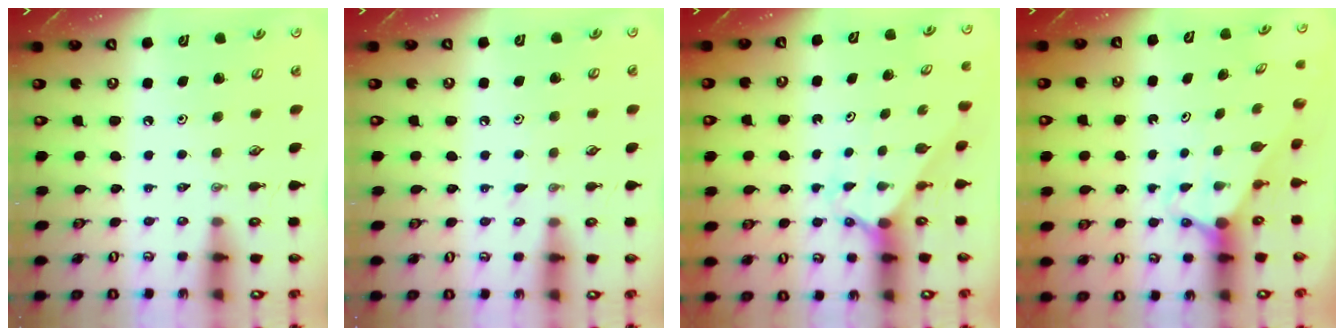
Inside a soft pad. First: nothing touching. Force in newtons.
{"total": 5.8, "press": 5.7, "slide": 0.7}
{"total": 1.9, "press": 1.9, "slide": 0.2}
{"total": 2.8, "press": 2.8, "slide": 0.0}